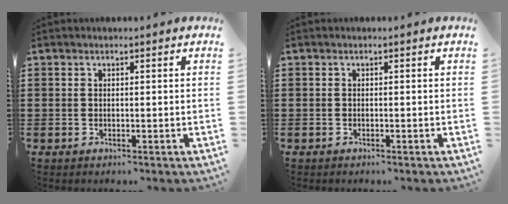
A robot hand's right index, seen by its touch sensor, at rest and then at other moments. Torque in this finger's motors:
{"motor_torque": [0.18, -0.06, 0.00, -0.01]}